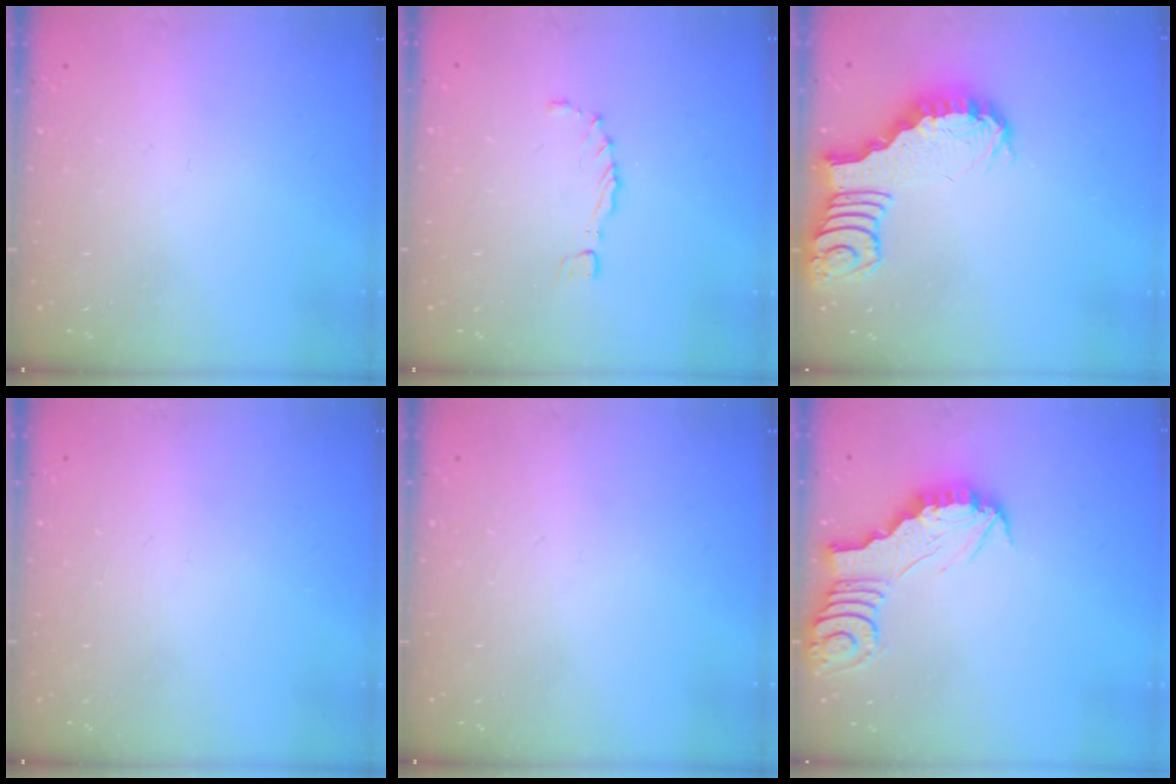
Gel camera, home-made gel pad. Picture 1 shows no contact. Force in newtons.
{"total": 0.9, "press": 0.9, "slide": 0.4}
{"total": 3.4, "press": 3.4, "slide": 0.2}
{"total": 0.0}
{"total": 0.0}
{"total": 2.8, "press": 2.8, "slide": 0.2}